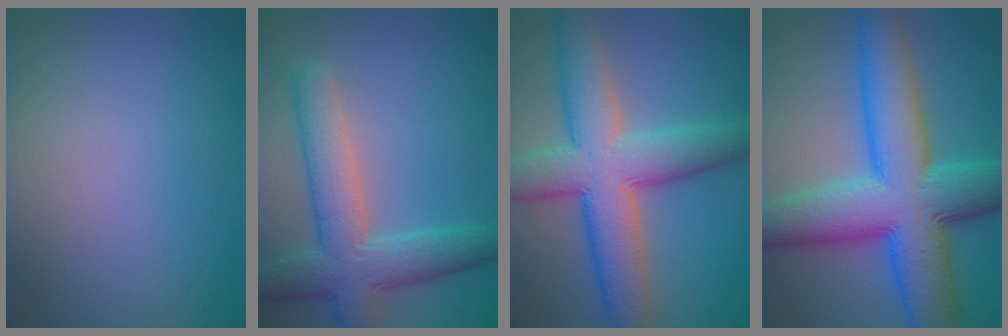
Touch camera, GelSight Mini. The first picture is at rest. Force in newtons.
{"total": 6.5, "press": 6.5, "slide": 0.3}
{"total": 9.6, "press": 9.6, "slide": 0.4}
{"total": 12.8, "press": 12.8, "slide": 0.3}